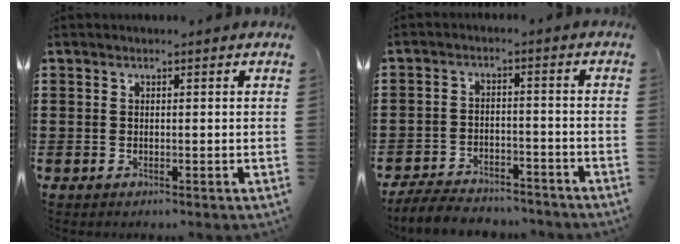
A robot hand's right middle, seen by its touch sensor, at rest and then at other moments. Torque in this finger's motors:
{"motor_torque": [0.55, -0.07, 0.25, 0.08]}